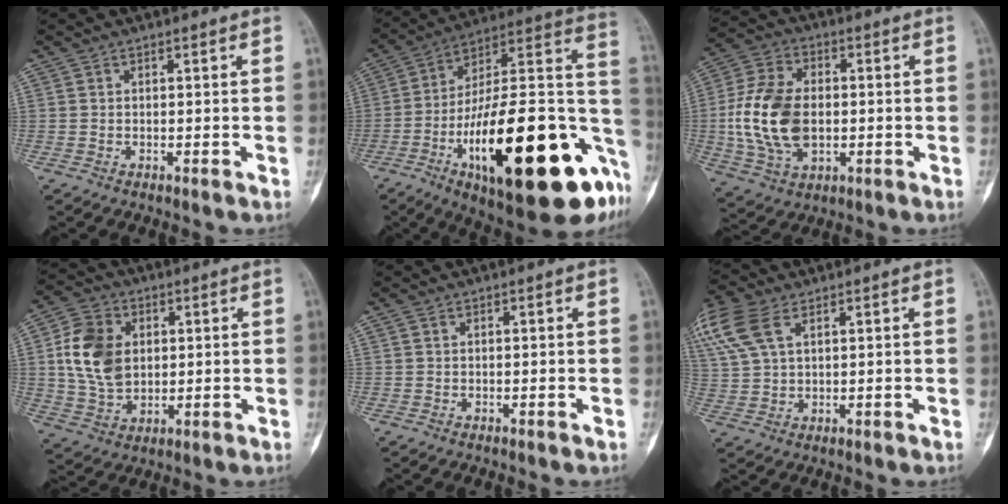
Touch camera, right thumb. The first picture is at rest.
{"total": 36.6, "force": [-11.7, 12.1, 32.5], "torque": [-0.415, 0.043, -0.176]}
{"total": 16.5, "force": [-0.8, 10.7, 12.5], "torque": [-0.239, 0.010, -0.008]}
{"total": 12.5, "force": [2.1, 9.2, 8.2], "torque": [-0.133, -0.001, 0.043]}
{"total": 0.0}
{"total": 13.4, "force": [6.6, 7.6, 8.8], "torque": [-0.226, 0.013, 0.131]}